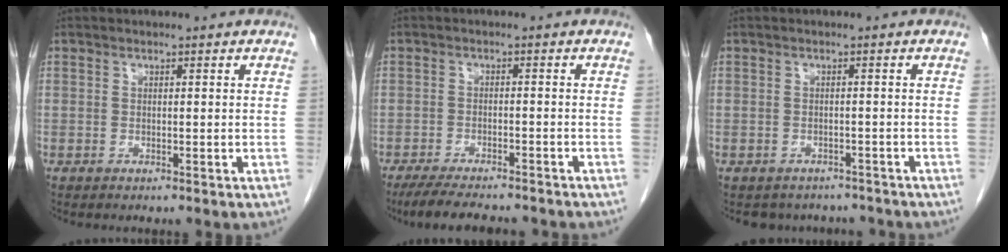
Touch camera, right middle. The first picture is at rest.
{"total": 10.9, "force": [-9.6, 2.0, 4.8], "torque": [-0.075, -0.011, -0.139]}
{"total": 5.9, "force": [-5.3, 2.5, 0.2], "torque": [0.000, 0.009, -0.058]}